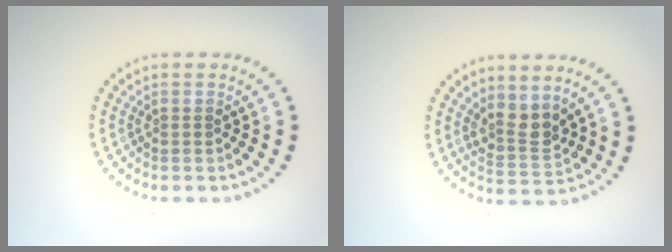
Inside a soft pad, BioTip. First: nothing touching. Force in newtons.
{"total": 2.6, "press": 2.0, "slide": 1.6}